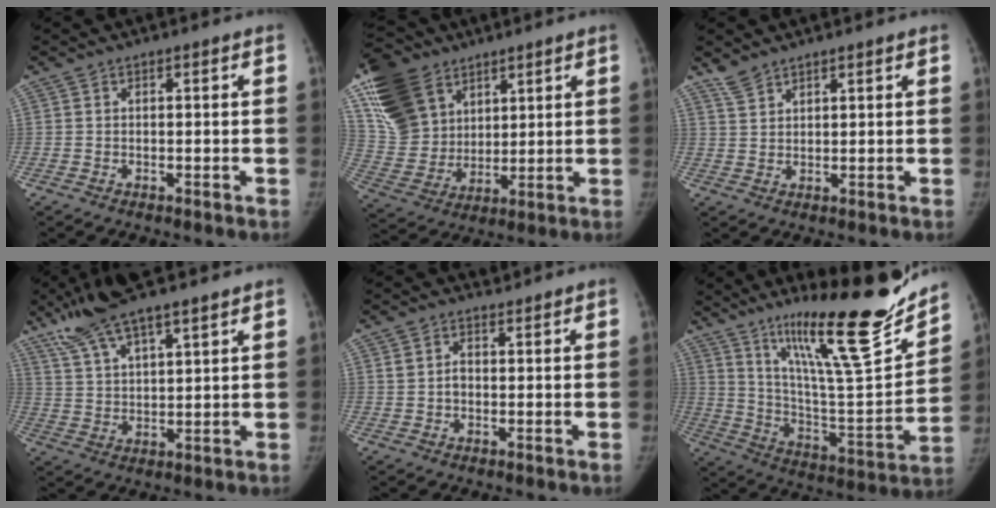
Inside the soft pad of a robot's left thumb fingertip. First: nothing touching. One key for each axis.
{"total": 20.3, "fx": 10.5, "fy": 14.3, "fz": 9.9, "tx": -0.193, "ty": -0.017, "tz": 0.208}
{"total": 3.1, "fx": 2.8, "fy": 1.0, "fz": 0.9, "tx": -0.011, "ty": -0.006, "tz": 0.057}
{"total": 12.6, "fx": 9.1, "fy": 2.8, "fz": 8.2, "tx": -0.150, "ty": -0.022, "tz": 0.174}
{"total": 2.3, "fx": 1.0, "fy": 1.6, "fz": 1.3, "tx": -0.022, "ty": 0.005, "tz": 0.019}
{"total": 26.8, "fx": 18.8, "fy": 4.2, "fz": 18.5, "tx": -0.266, "ty": -0.102, "tz": 0.314}